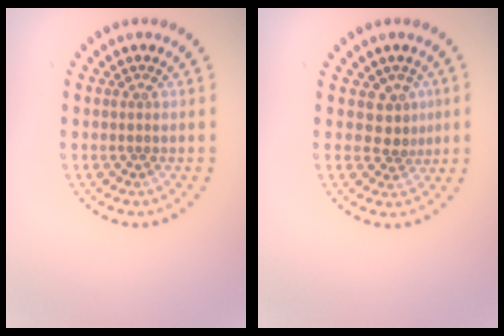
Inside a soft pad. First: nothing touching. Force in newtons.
{"total": 2.2, "press": 1.7, "slide": 1.4}